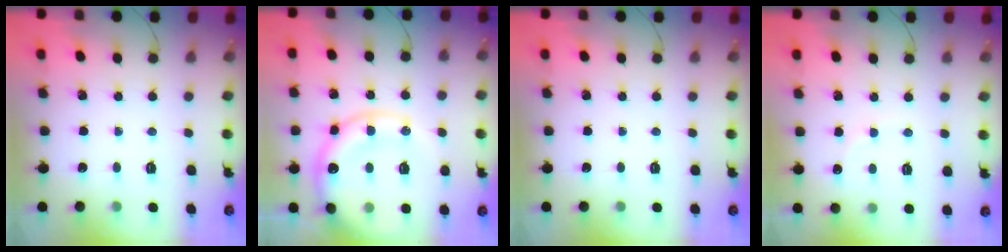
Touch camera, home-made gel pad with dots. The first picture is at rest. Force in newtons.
{"total": 18.8, "press": 18.5, "slide": 3.7}
{"total": 0.0}
{"total": 5.9, "press": 5.7, "slide": 1.4}